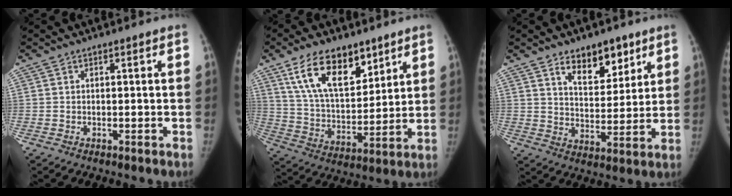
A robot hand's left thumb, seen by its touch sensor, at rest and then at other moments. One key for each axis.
{"total": 16.7, "fx": 10.0, "fy": 8.5, "fz": 10.2, "tx": -0.137, "ty": -0.049, "tz": 0.188}
{"total": 10.5, "fx": 6.6, "fy": 5.6, "fz": 5.9, "tx": -0.054, "ty": -0.045, "tz": 0.111}